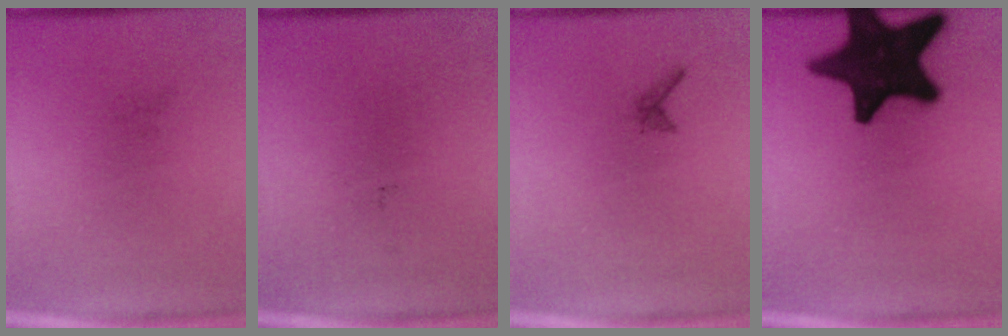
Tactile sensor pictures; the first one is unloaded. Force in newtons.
{"total": 0.0}
{"total": 0.6}
{"total": 18.0}